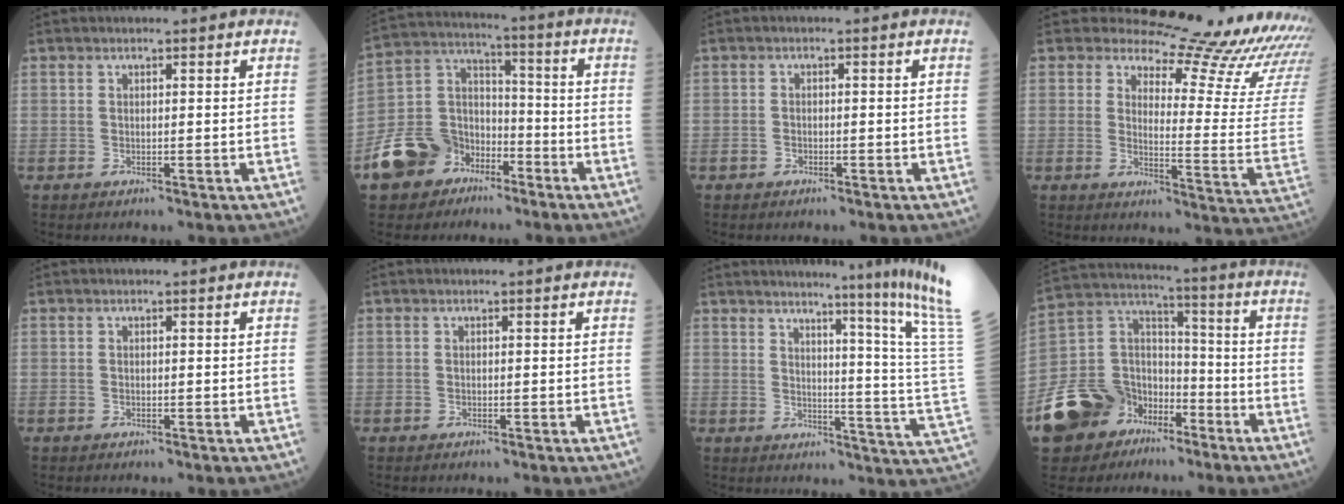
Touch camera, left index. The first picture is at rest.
{"total": 12.3, "force": [-7.1, 8.9, 4.6], "torque": [-0.116, 0.021, -0.131]}
{"total": 1.1, "force": [-0.7, 0.8, 0.2], "torque": [-0.005, 0.004, -0.011]}
{"total": 21.7, "force": [21.1, 1.1, 5.0], "torque": [-0.071, -0.153, 0.231]}
{"total": 0.0}
{"total": 0.0}
{"total": 16.0, "force": [12.3, -5.1, 8.7], "torque": [-0.116, -0.117, 0.138]}
{"total": 18.4, "force": [-10.6, 12.5, 8.3], "torque": [-0.186, 0.036, -0.185]}